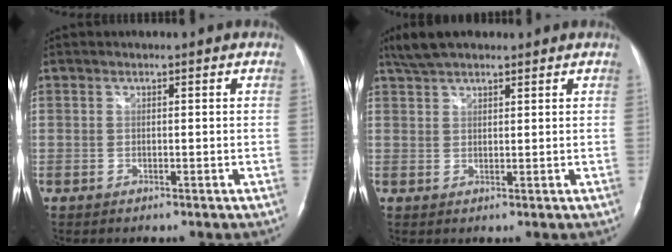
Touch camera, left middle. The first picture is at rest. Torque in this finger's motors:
{"motor_torque": [0.13, -0.10, 0.00, 0.02]}